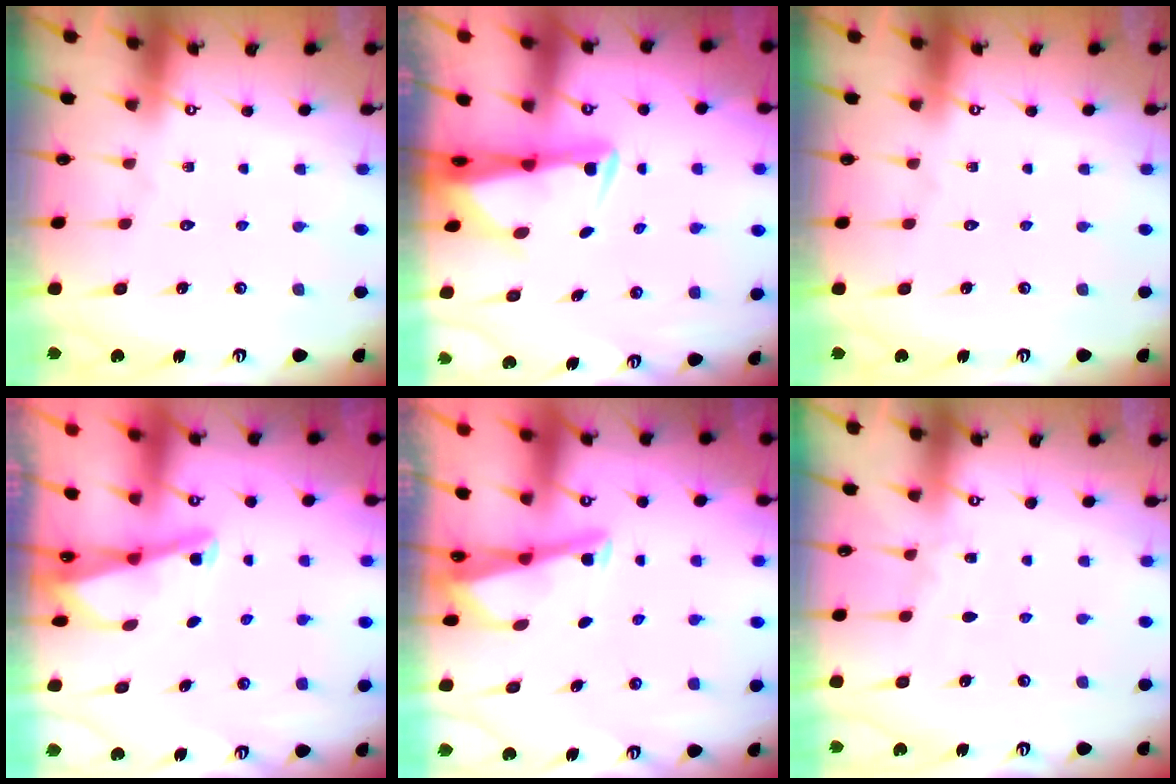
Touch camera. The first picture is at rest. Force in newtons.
{"total": 3.2, "press": 3.1, "slide": 0.6}
{"total": 0.0}
{"total": 2.2, "press": 2.2, "slide": 0.3}
{"total": 2.5, "press": 2.5, "slide": 0.1}
{"total": 3.9, "press": 3.8, "slide": 0.5}